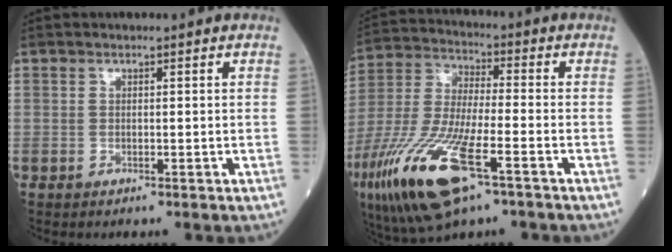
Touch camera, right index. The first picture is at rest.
{"total": 19.4, "force": [-9.6, 4.5, 16.2], "torque": [-0.379, -0.046, -0.176]}